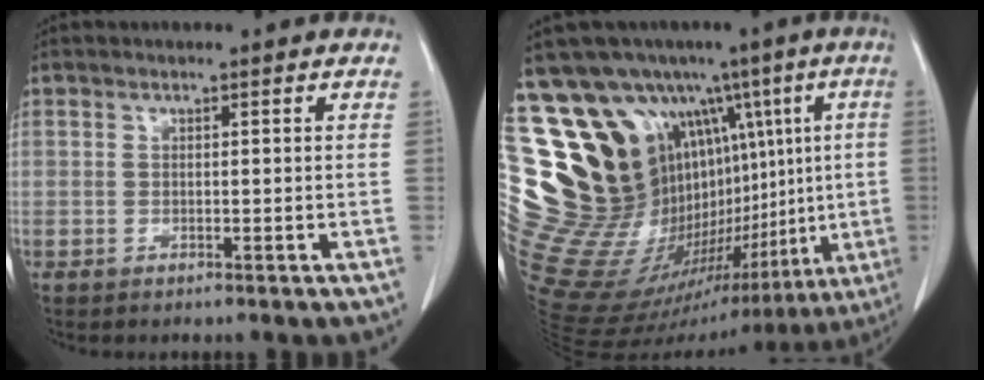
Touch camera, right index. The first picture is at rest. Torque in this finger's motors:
{"motor_torque": [-0.16, 0.70, 0.01, -0.01]}